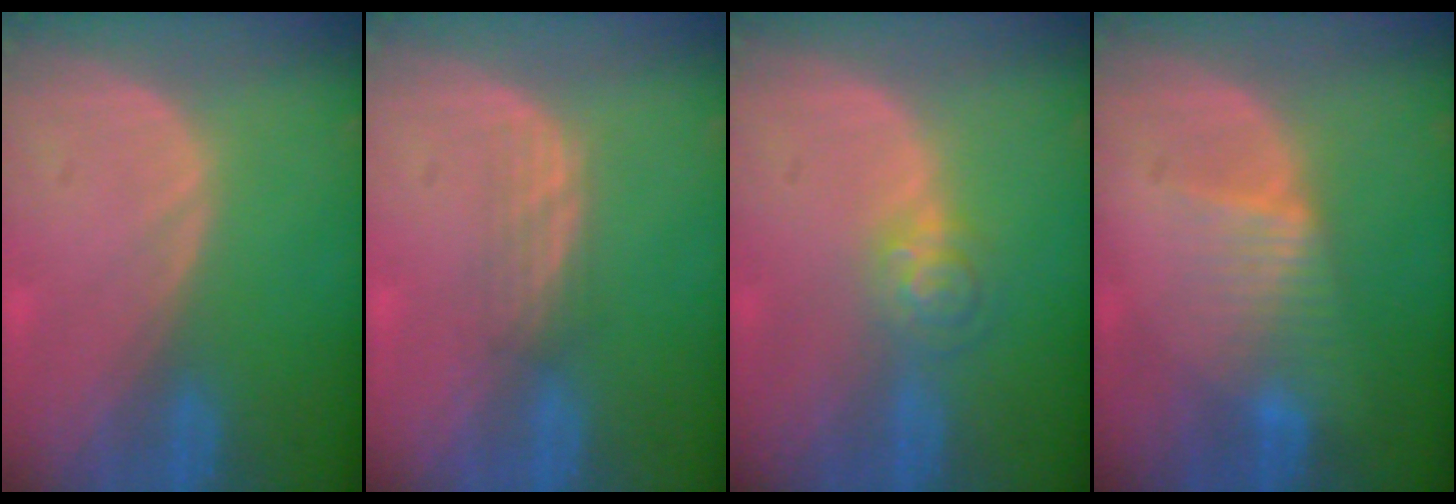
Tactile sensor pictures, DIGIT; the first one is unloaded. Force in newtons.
{"total": 2.3, "press": 2.2, "slide": 0.3}
{"total": 4.1, "press": 3.7, "slide": 1.7}
{"total": 4.5, "press": 4.5, "slide": 0.5}